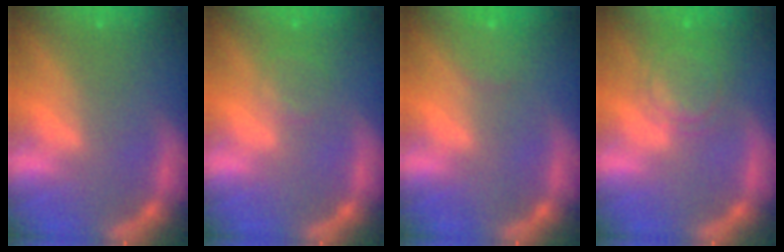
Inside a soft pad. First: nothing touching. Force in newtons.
{"total": 2.0}
{"total": 1.9}
{"total": 5.1}